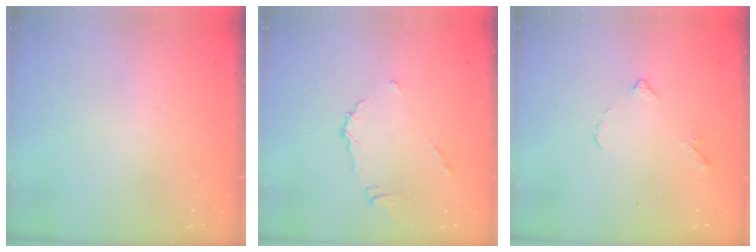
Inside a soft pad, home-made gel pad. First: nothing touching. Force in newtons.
{"total": 6.0, "press": 6.0, "slide": 0.4}
{"total": 4.3, "press": 4.3, "slide": 0.7}